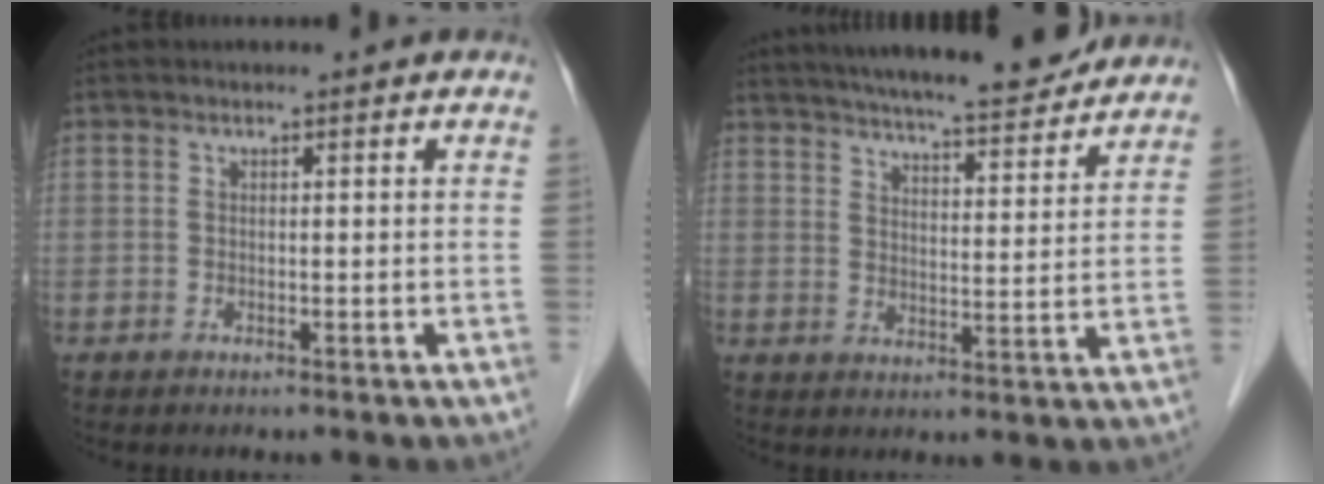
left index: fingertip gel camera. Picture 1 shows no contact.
{"total": 16.6, "force": [14.9, 1.9, 7.1], "torque": [-0.110, 0.008, 0.211]}